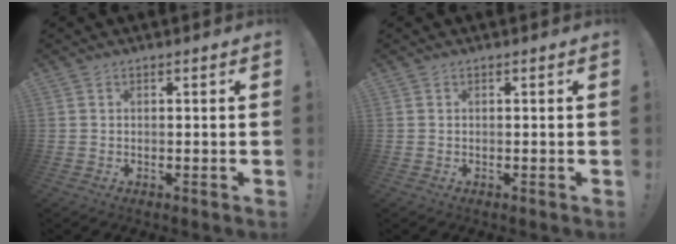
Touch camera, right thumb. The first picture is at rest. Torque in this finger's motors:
{"motor_torque": [0.05, -0.01, 0.04, 0.11, -0.04]}